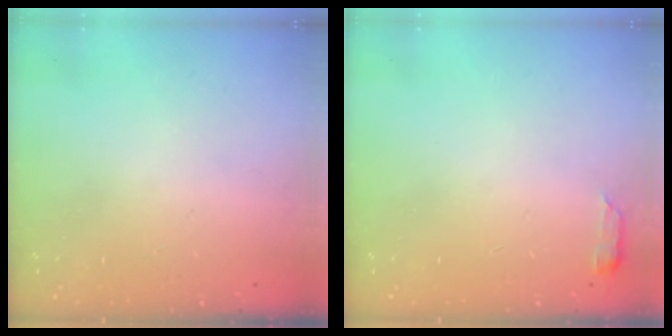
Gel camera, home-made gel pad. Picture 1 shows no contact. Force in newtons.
{"total": 2.9, "press": 2.8, "slide": 0.6}